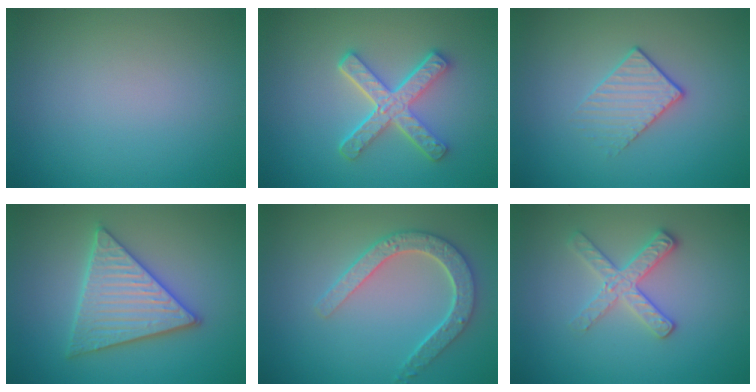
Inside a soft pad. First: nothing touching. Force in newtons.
{"total": 4.7, "press": 3.7, "slide": 2.8}
{"total": 1.8, "press": 1.4, "slide": 1.1}
{"total": 5.1, "press": 5.0, "slide": 0.6}
{"total": 4.0, "press": 3.5, "slide": 2.1}
{"total": 2.7, "press": 2.6, "slide": 0.9}